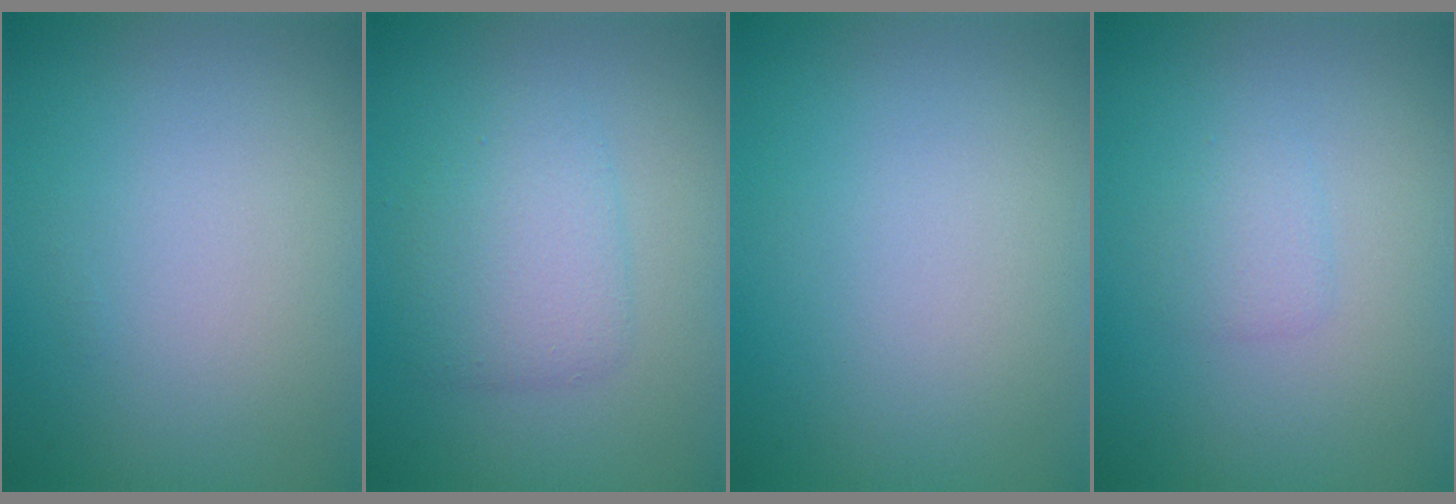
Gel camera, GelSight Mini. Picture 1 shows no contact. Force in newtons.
{"total": 3.1, "press": 3.1, "slide": 0.2}
{"total": 0.0}
{"total": 1.2, "press": 1.2, "slide": 0.1}